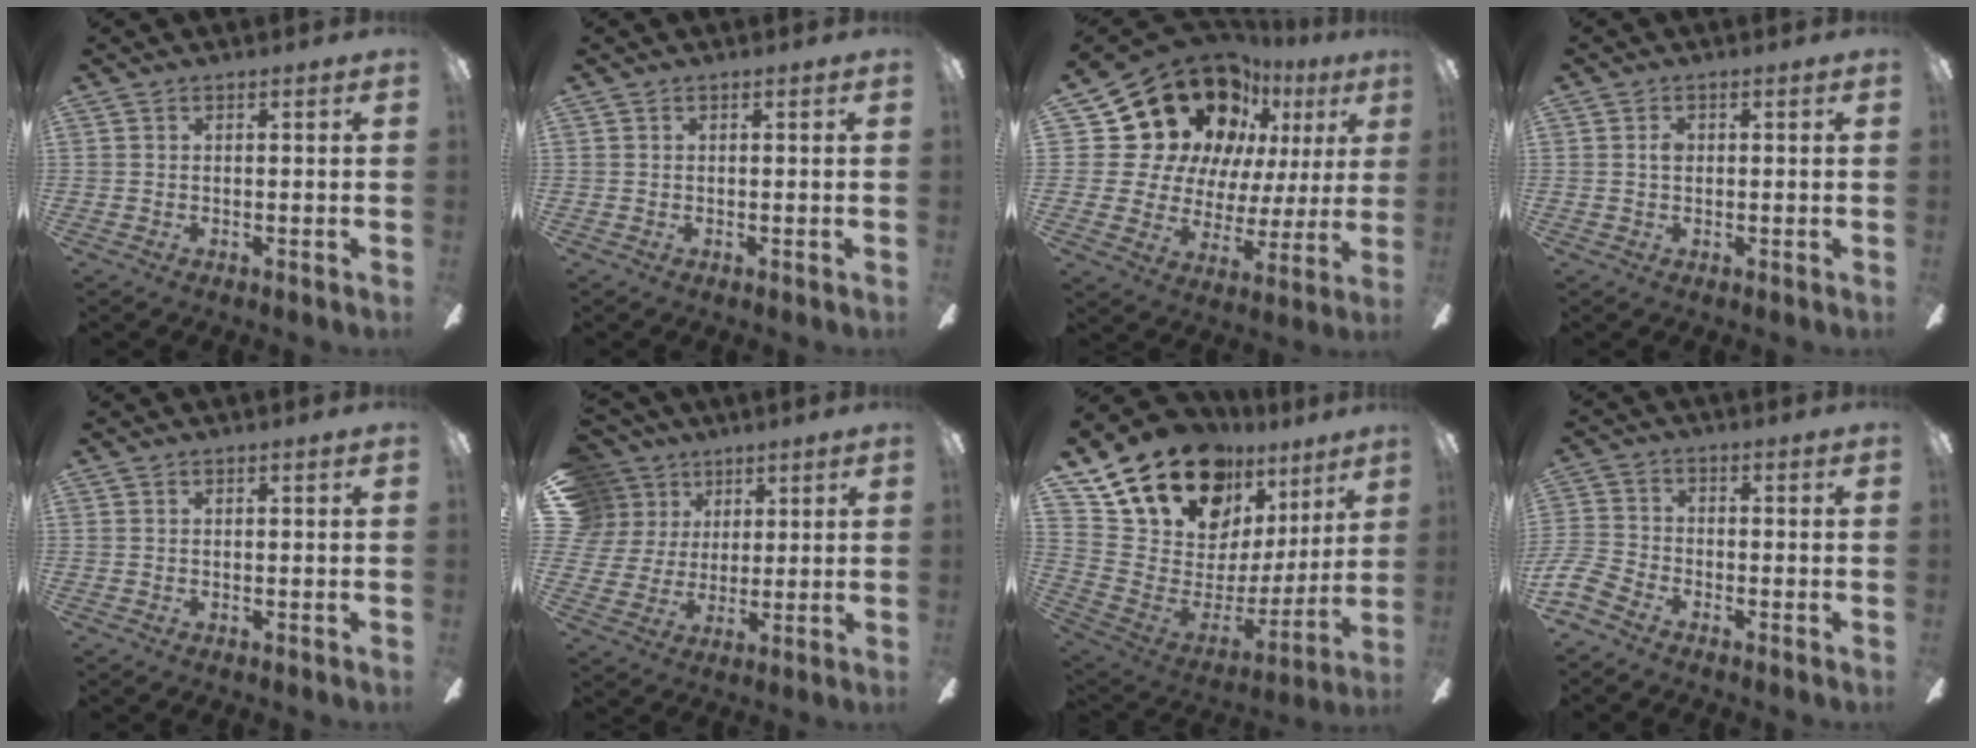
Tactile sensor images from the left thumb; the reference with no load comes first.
{"total": 0.0}
{"total": 23.1, "force": [14.8, 15.0, 9.5], "torque": [-0.175, -0.105, 0.298]}
{"total": 1.7, "force": [0.4, 1.3, 1.1], "torque": [-0.023, 0.004, 0.007]}
{"total": 0.0}
{"total": 11.3, "force": [6.4, 9.1, 2.3], "torque": [-0.066, -0.029, 0.130]}
{"total": 21.6, "force": [16.2, 10.9, 9.2], "torque": [-0.181, -0.109, 0.309]}
{"total": 6.1, "force": [-4.0, 3.5, 2.9], "torque": [-0.074, 0.013, -0.076]}